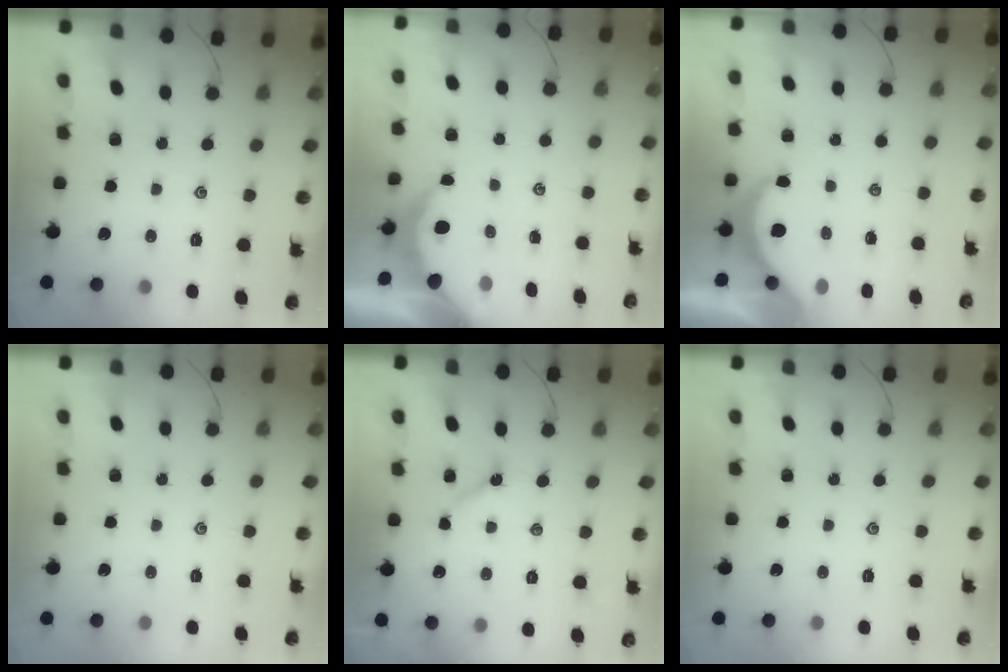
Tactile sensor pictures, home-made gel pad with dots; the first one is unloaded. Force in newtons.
{"total": 5.1, "press": 5.1, "slide": 0.2}
{"total": 6.2, "press": 6.2, "slide": 0.2}
{"total": 0.0}
{"total": 4.3, "press": 4.3, "slide": 0.4}
{"total": 0.0}